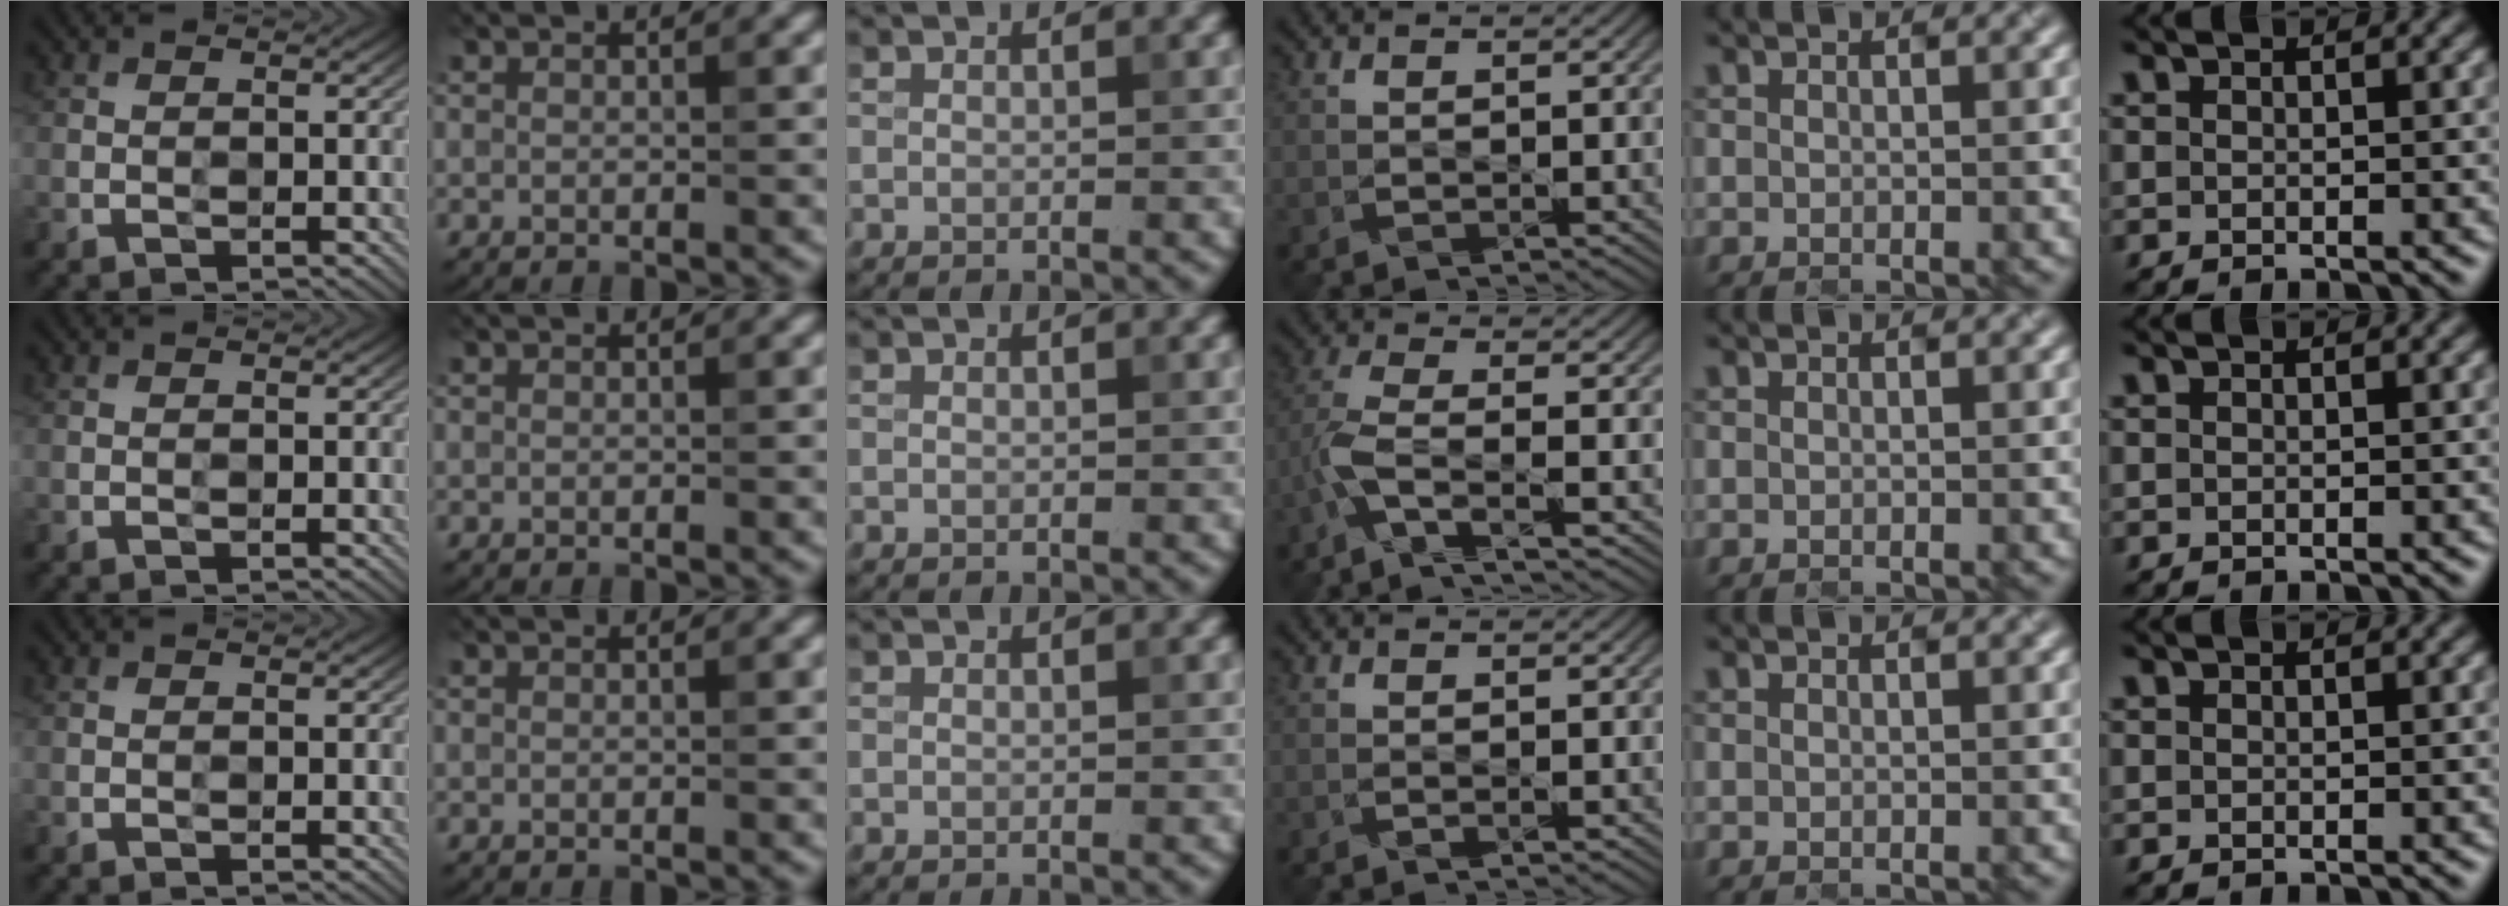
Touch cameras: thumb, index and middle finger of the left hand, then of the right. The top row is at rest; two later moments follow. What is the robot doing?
{"motion": "open", "object": "sandwich press"}